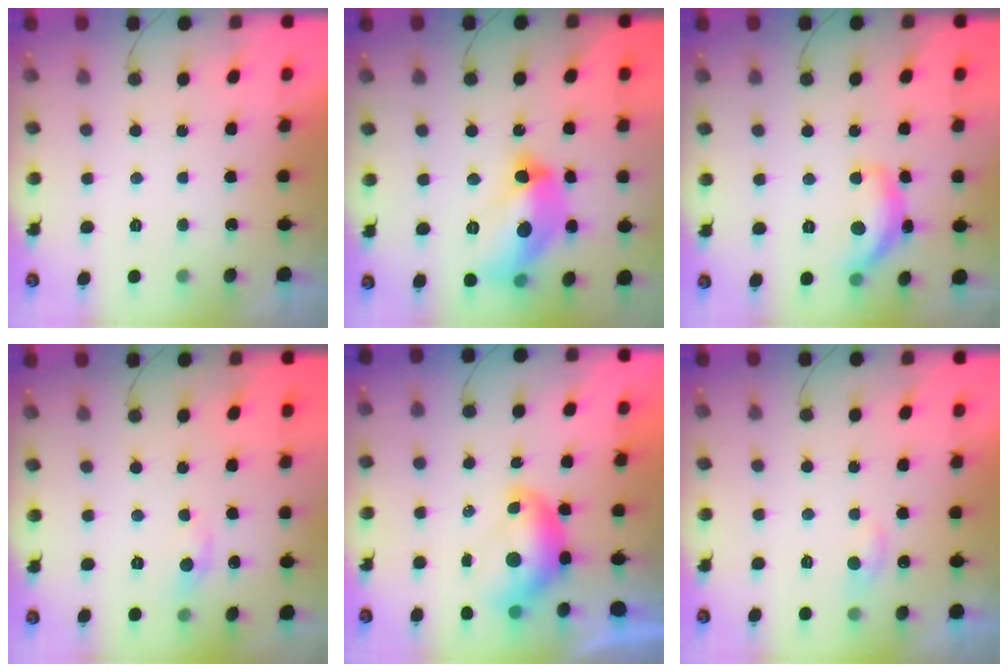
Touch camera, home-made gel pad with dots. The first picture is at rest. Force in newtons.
{"total": 18.6, "press": 18.6, "slide": 1.2}
{"total": 12.3, "press": 12.3, "slide": 0.9}
{"total": 3.0, "press": 3.0, "slide": 0.4}
{"total": 9.2, "press": 9.1, "slide": 0.9}
{"total": 5.4, "press": 5.4, "slide": 0.6}